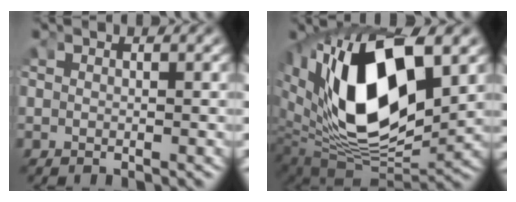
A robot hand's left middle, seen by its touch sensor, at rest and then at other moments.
{"total": 19.3, "force": [1.9, 11.8, 15.1], "torque": [-0.284, -0.025, 0.046]}